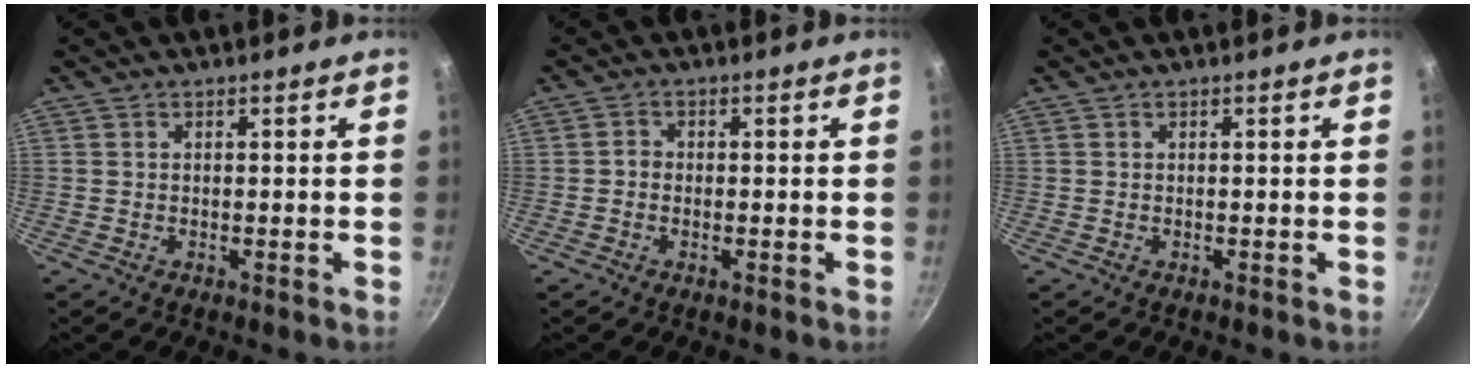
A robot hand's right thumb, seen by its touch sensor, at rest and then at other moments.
{"total": 1.5, "force": [-0.4, 1.2, 0.9], "torque": [-0.010, 0.003, -0.013]}
{"total": 0.0}